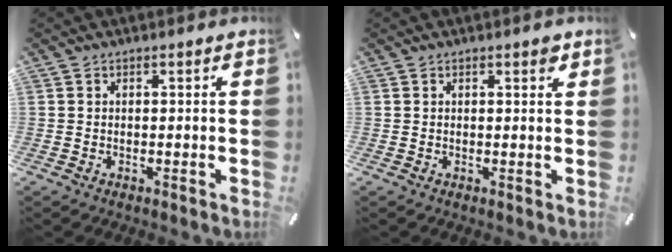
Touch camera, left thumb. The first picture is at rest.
{"total": 1.3, "force": [0.7, 0.5, 0.9], "torque": [-0.010, -0.001, 0.011]}